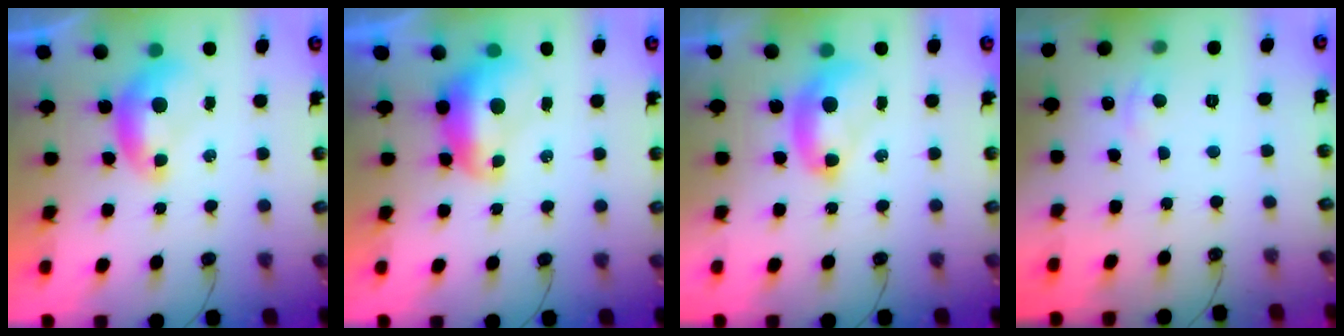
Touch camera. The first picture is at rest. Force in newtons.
{"total": 1.8, "press": 1.6, "slide": 0.8}
{"total": 2.7, "press": 2.7, "slide": 0.1}
{"total": 2.2, "press": 2.2, "slide": 0.5}